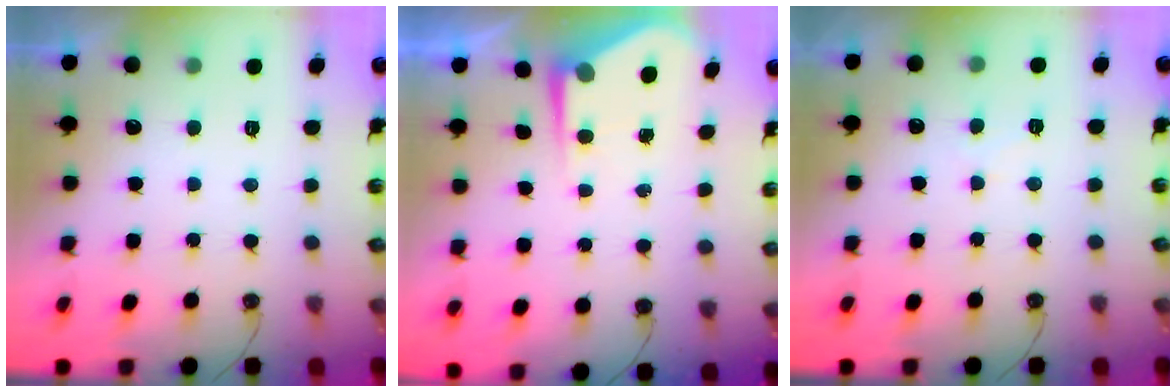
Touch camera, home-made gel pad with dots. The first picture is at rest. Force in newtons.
{"total": 5.0, "press": 5.0, "slide": 0.3}
{"total": 4.7, "press": 4.6, "slide": 0.7}